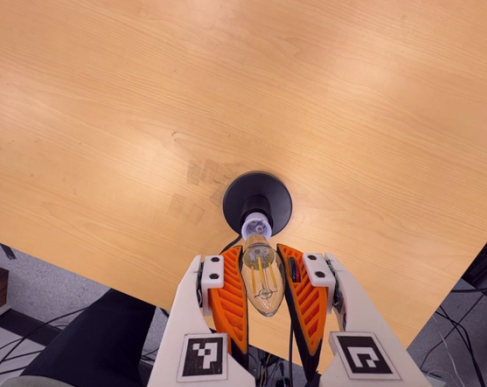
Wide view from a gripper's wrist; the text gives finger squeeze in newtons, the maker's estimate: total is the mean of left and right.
{"total": 25.4, "left": 28.5, "right": 22.3}